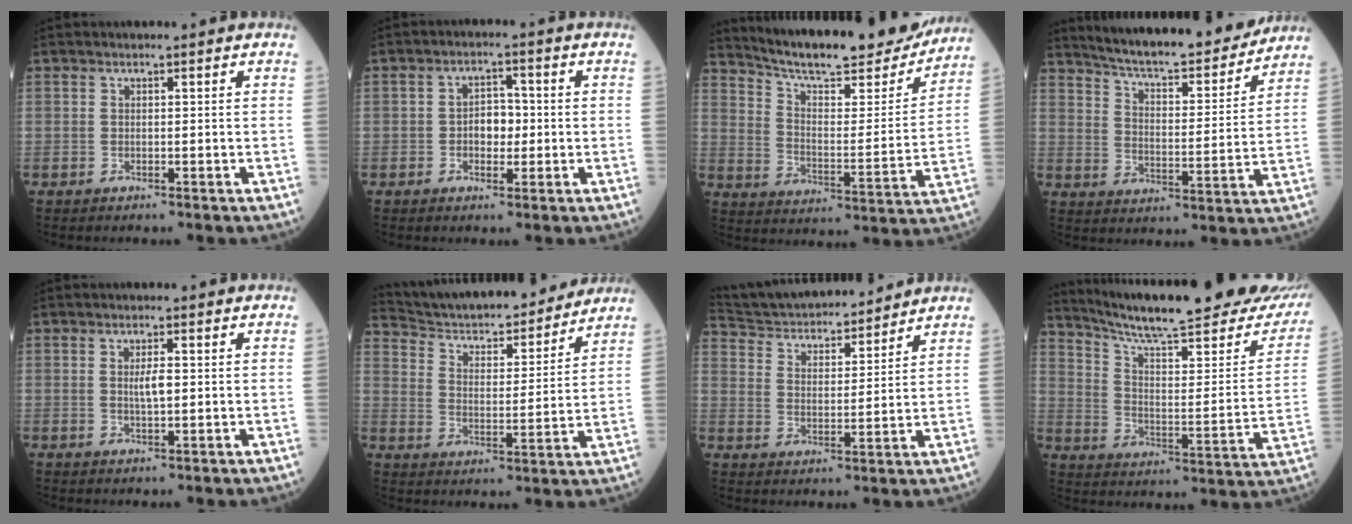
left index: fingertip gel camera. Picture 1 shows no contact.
{"total": 3.9, "force": [-0.4, 2.5, 3.0], "torque": [-0.049, 0.013, -0.009]}
{"total": 22.8, "force": [20.7, 3.5, 9.1], "torque": [-0.140, -0.030, 0.290]}
{"total": 19.0, "force": [17.4, 2.5, 7.3], "torque": [-0.112, -0.011, 0.249]}
{"total": 2.5, "force": [0.2, 0.5, 2.4], "torque": [-0.046, 0.000, 0.006]}
{"total": 20.3, "force": [18.8, 3.3, 6.8], "torque": [-0.107, 0.004, 0.277]}
{"total": 16.9, "force": [15.8, 3.1, 5.1], "torque": [-0.091, 0.023, 0.256]}
{"total": 29.3, "force": [25.7, 3.6, 13.6], "torque": [-0.207, -0.070, 0.340]}